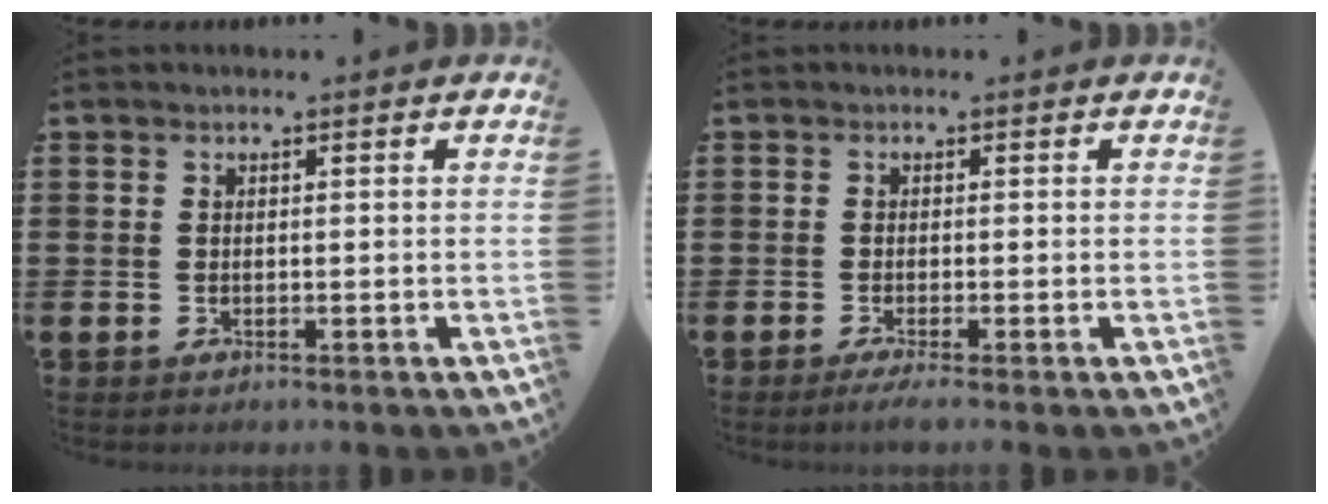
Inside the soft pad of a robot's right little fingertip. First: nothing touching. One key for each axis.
{"total": 1.3, "fx": -0.5, "fy": 0.0, "fz": 1.2, "tx": -0.018, "ty": -0.004, "tz": -0.009}